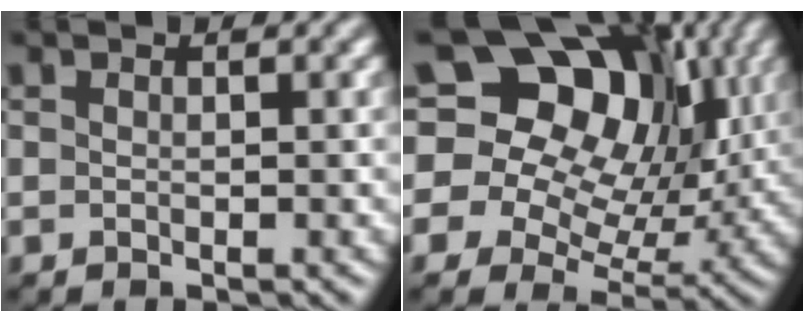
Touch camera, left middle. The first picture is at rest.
{"total": 17.5, "force": [7.2, 12.7, 9.6], "torque": [-0.186, 0.049, 0.097]}